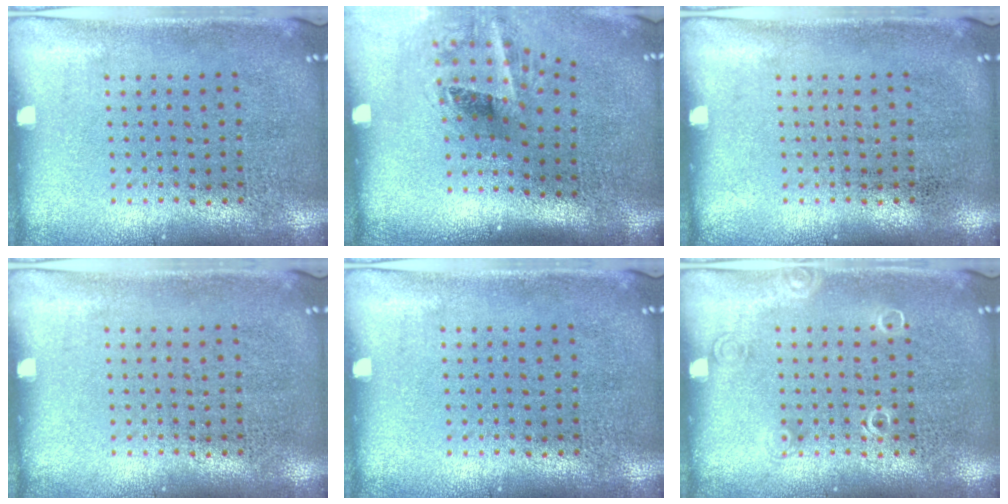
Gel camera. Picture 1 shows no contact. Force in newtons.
{"total": 1.9, "press": 1.2, "slide": 1.4}
{"total": 0.0}
{"total": 0.0}
{"total": 0.0}
{"total": 1.0, "press": 1.0, "slide": 0.2}